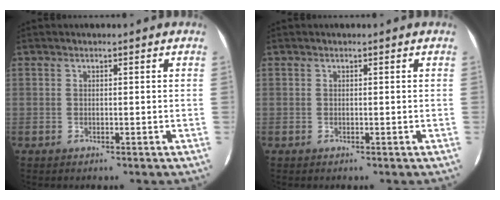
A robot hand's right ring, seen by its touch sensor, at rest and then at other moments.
{"total": 0.0}